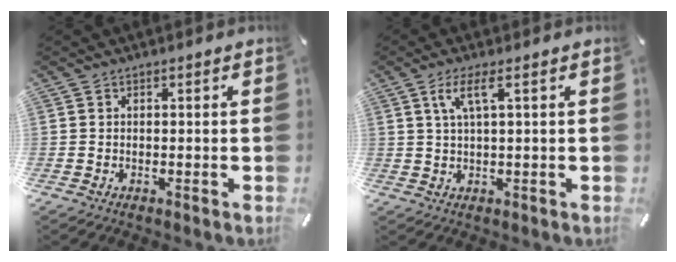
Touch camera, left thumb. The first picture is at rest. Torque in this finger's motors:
{"motor_torque": [0.09, -0.12, 0.57, -0.17, 0.23]}